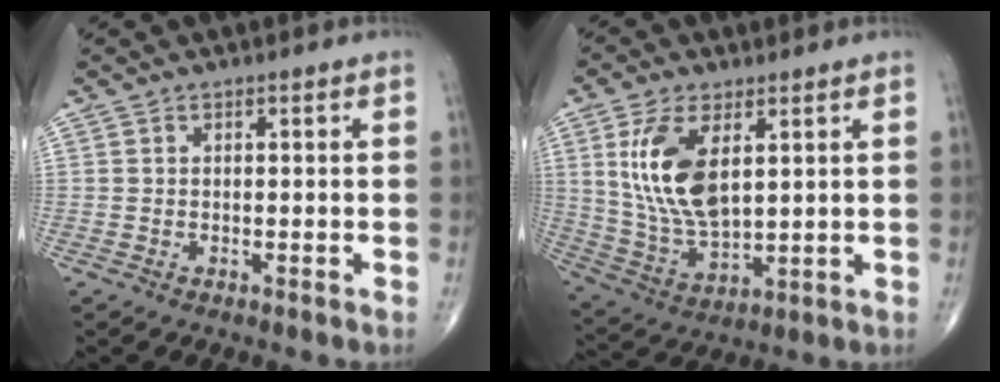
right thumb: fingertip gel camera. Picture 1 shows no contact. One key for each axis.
{"total": 13.9, "fx": 4.1, "fy": 6.9, "fz": 11.3, "tx": -0.223, "ty": -0.019, "tz": 0.091}